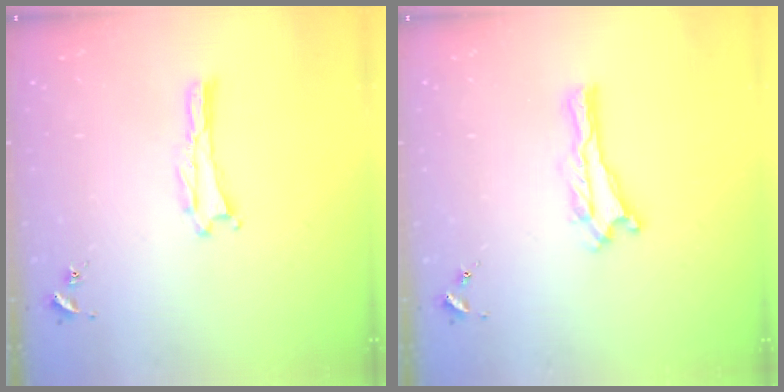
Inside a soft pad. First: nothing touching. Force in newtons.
{"total": 0.0}